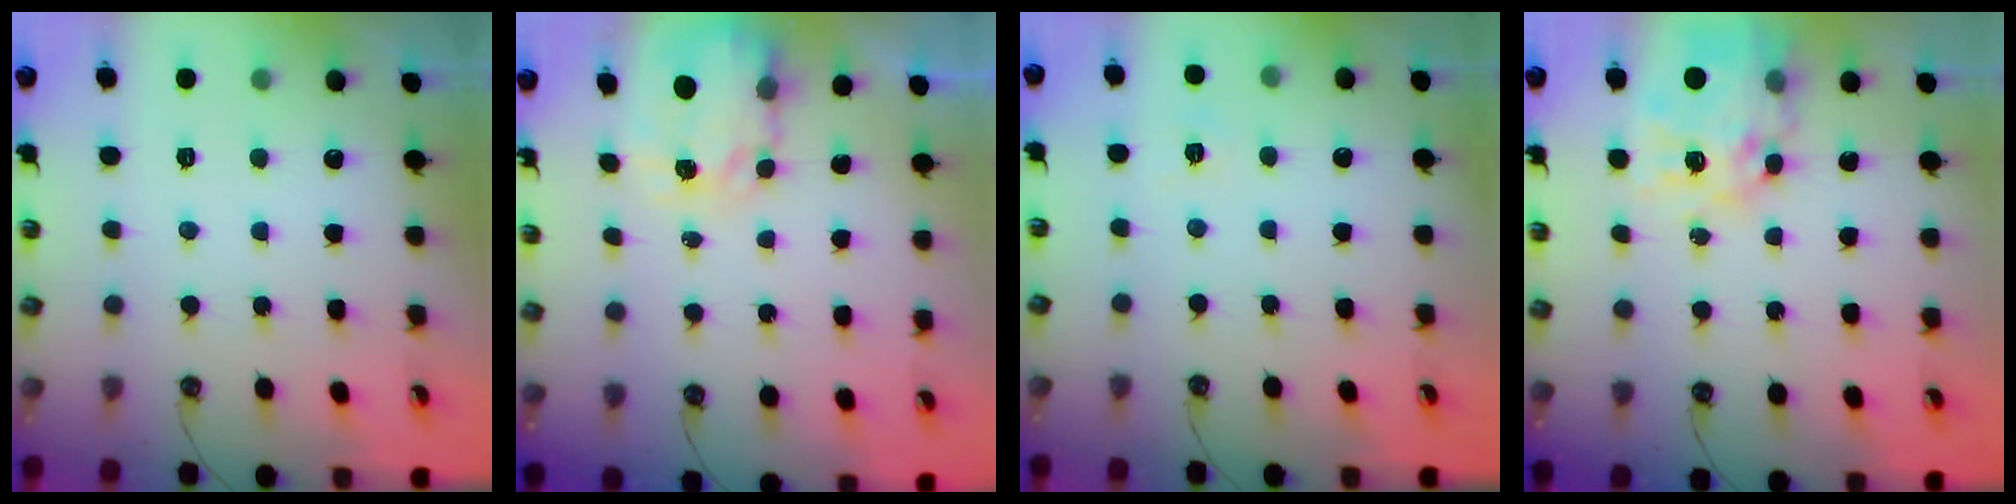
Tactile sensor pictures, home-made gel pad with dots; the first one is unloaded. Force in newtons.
{"total": 3.9, "press": 3.9, "slide": 0.3}
{"total": 3.8, "press": 3.8, "slide": 0.5}
{"total": 14.5, "press": 14.5, "slide": 1.3}